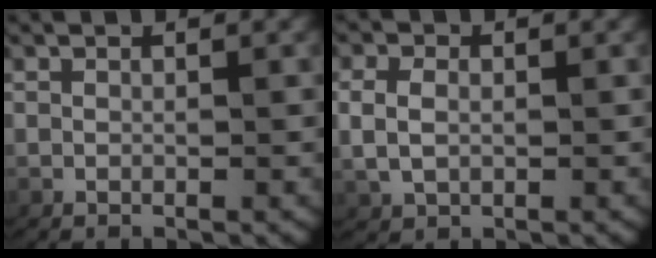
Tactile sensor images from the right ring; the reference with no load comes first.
{"total": 2.8, "force": [0.4, 2.2, 1.6], "torque": [-0.047, -0.002, 0.014]}